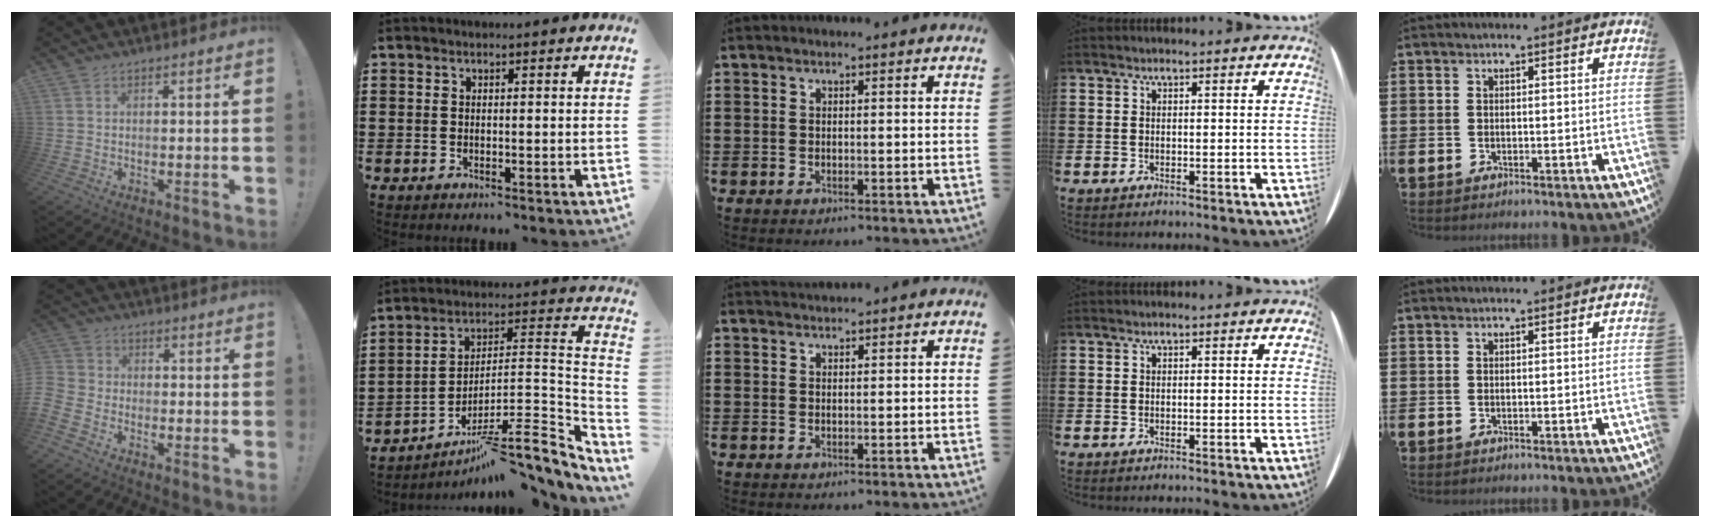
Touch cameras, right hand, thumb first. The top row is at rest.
{"thumb": {"total": 5.4, "force": [-3.7, 3.6, 1.7], "torque": [-0.053, 0.020, -0.070]}, "index": {"total": 8.9, "force": [-6.0, 1.4, 6.4], "torque": [-0.099, -0.005, -0.121]}, "middle": {"total": 1.3, "force": [1.3, 0.2, -0.2], "torque": [0.001, 0.003, 0.025]}}